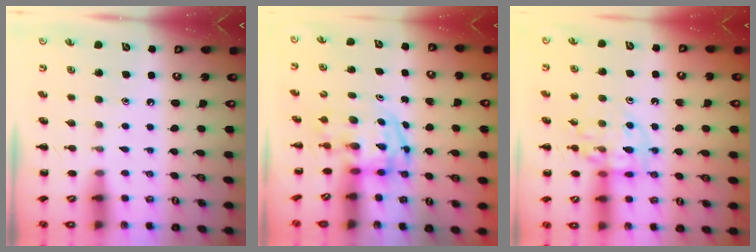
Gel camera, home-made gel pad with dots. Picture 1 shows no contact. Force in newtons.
{"total": 3.9, "press": 3.8, "slide": 0.6}
{"total": 11.8, "press": 11.6, "slide": 2.1}